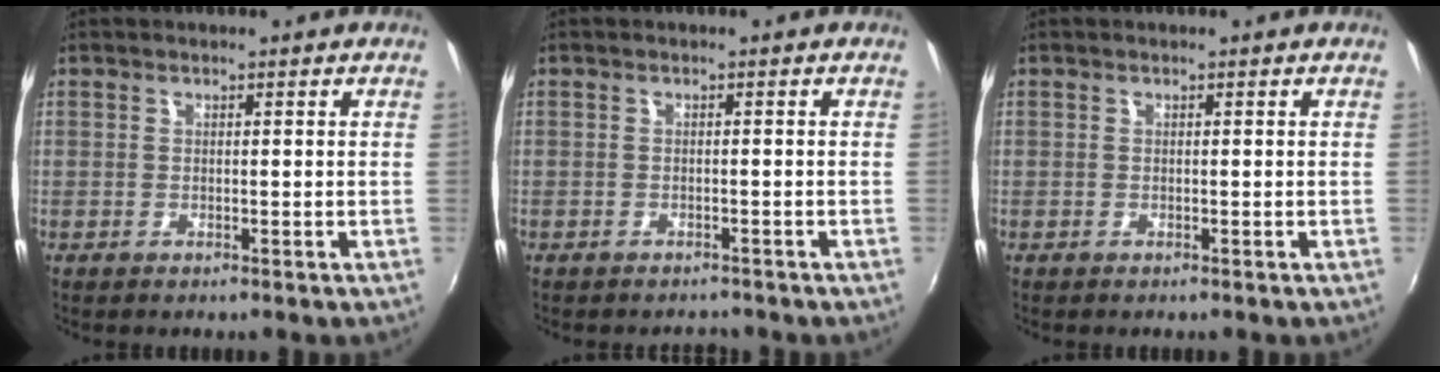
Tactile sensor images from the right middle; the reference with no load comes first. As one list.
[{"total": 1.9, "force": [-1.8, 0.7, 0.1], "torque": [-0.007, -0.005, -0.026]}, {"total": 0.0}]